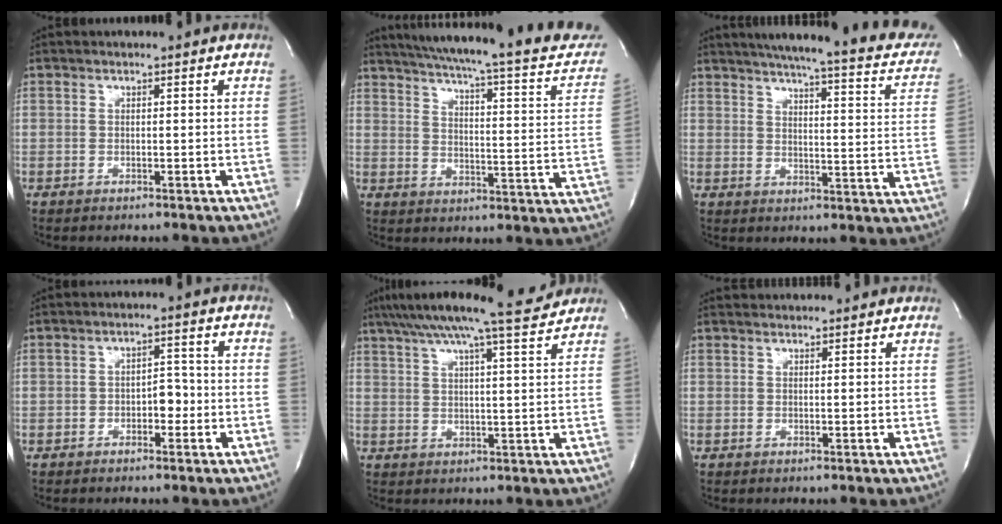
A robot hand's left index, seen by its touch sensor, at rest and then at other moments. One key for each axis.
{"total": 26.9, "fx": 22.6, "fy": 3.4, "fz": 14.1, "tx": -0.206, "ty": -0.035, "tz": 0.274}
{"total": 24.6, "fx": 20.4, "fy": 3.5, "fz": 13.4, "tx": -0.186, "ty": -0.024, "tz": 0.234}
{"total": 2.9, "fx": -1.1, "fy": 1.6, "fz": 2.1, "tx": -0.025, "ty": 0.007, "tz": -0.017}
{"total": 12.5, "fx": 11.1, "fy": -0.6, "fz": 5.7, "tx": -0.099, "ty": 0.005, "tz": 0.159}
{"total": 6.4, "fx": 6.2, "fy": 1.0, "fz": 1.3, "tx": -0.018, "ty": 0.034, "tz": 0.075}